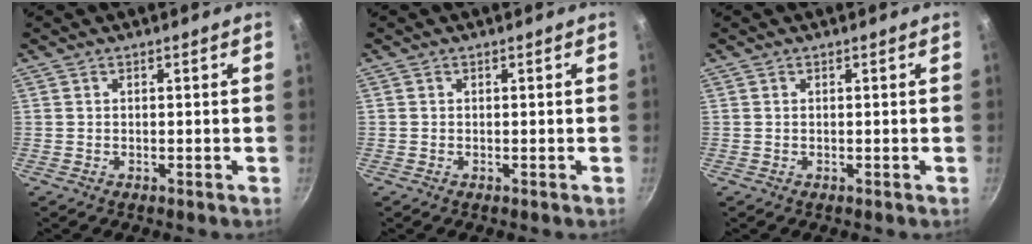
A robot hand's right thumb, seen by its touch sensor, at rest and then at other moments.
{"total": 0.0}
{"total": 0.0}